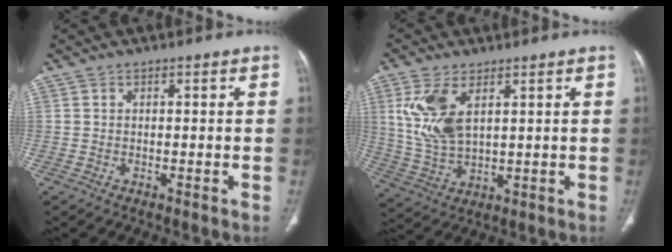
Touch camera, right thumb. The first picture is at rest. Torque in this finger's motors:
{"motor_torque": [0.16, -0.04, 0.63, 0.85, 0.16]}